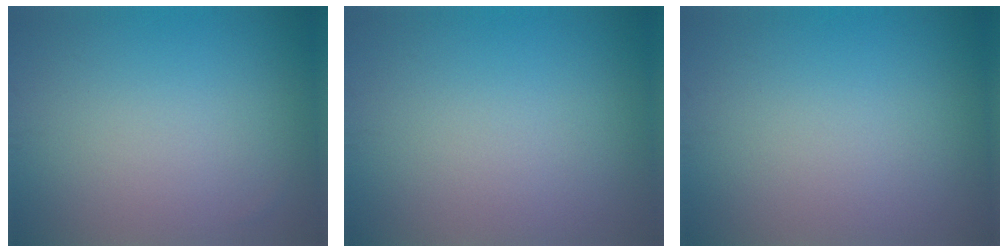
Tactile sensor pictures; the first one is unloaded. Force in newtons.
{"total": 0.0}
{"total": 0.0}